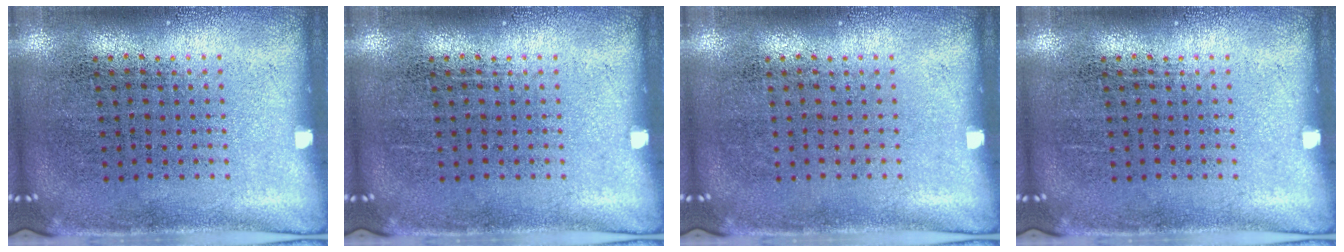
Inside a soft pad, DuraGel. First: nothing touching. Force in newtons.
{"total": 0.0}
{"total": 0.0}
{"total": 0.0}